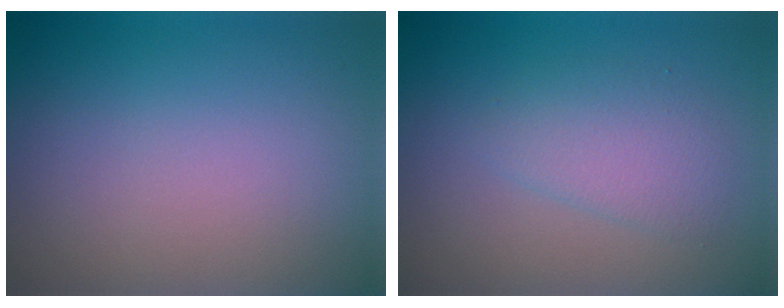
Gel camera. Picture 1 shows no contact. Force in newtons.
{"total": 2.6, "press": 2.6, "slide": 0.0}